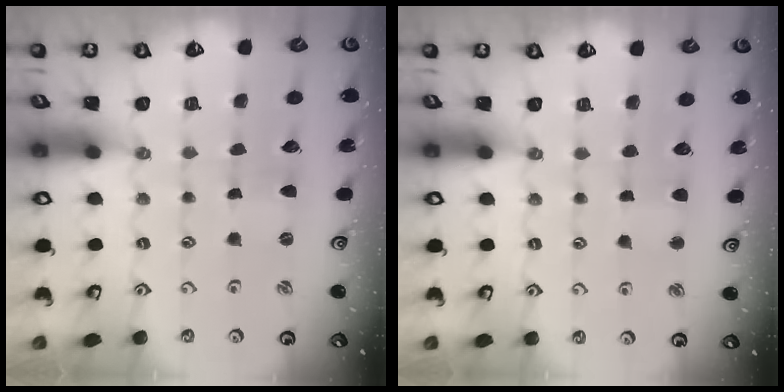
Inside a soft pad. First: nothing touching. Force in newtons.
{"total": 3.2, "press": 3.2, "slide": 0.3}